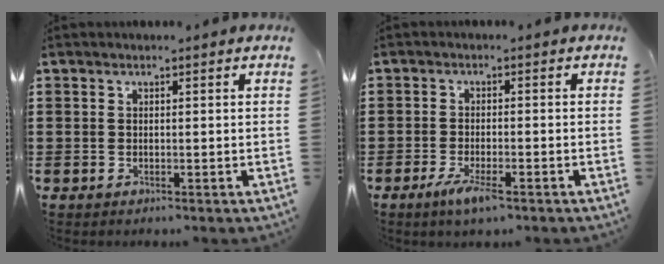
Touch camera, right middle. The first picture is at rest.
{"total": 3.9, "force": [-2.2, 0.7, 3.2], "torque": [-0.071, -0.010, -0.042]}